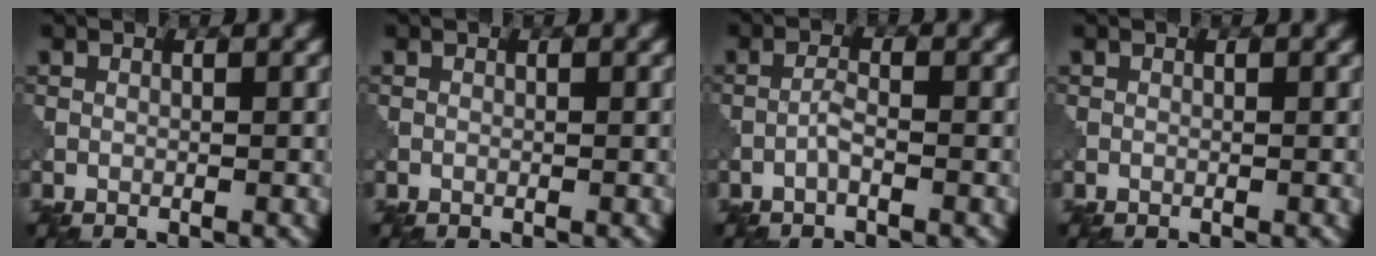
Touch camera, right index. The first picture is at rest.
{"total": 0.0}
{"total": 1.1, "force": [-0.6, 0.1, 0.9], "torque": [-0.018, 0.005, -0.013]}
{"total": 0.0}